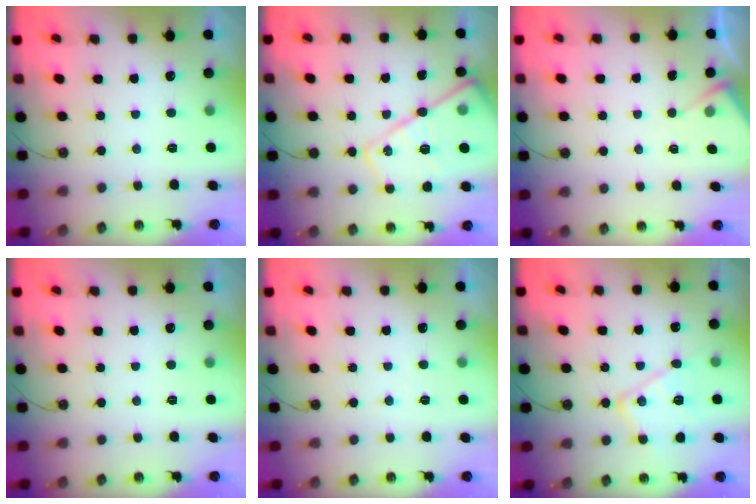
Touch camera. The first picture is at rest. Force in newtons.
{"total": 18.3, "press": 18.3, "slide": 1.4}
{"total": 4.6, "press": 4.6, "slide": 0.6}
{"total": 0.0}
{"total": 3.6, "press": 3.5, "slide": 0.6}
{"total": 12.4, "press": 12.3, "slide": 0.9}